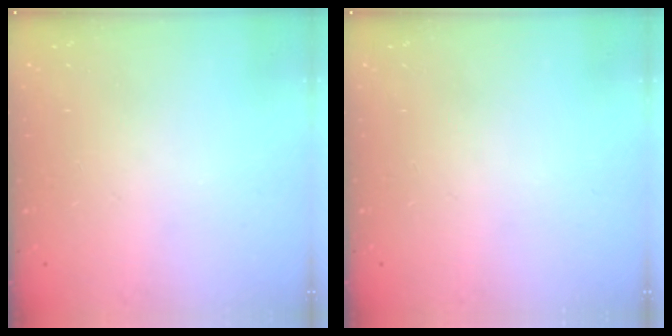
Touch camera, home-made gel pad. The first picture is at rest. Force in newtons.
{"total": 0.0}